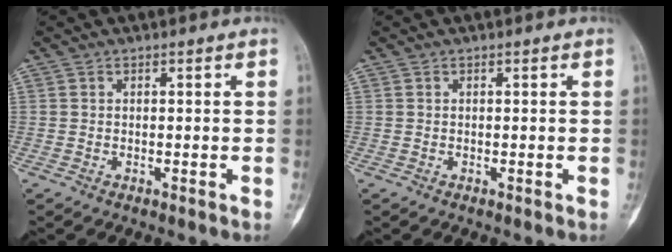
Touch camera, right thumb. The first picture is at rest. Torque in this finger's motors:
{"motor_torque": [0.00, 0.00, 0.05, -0.05, 0.00]}